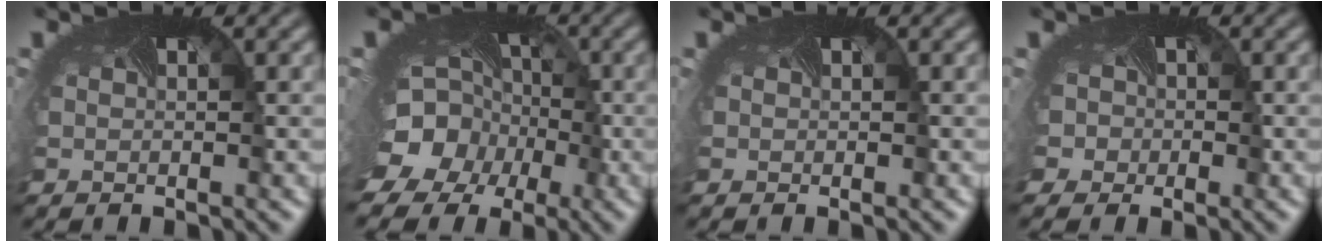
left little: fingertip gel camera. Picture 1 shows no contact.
{"total": 13.9, "force": [-5.0, 11.5, 6.0], "torque": [-0.132, -0.037, -0.083]}
{"total": 0.0}
{"total": 5.2, "force": [-0.9, 4.7, 2.1], "torque": [-0.031, 0.010, -0.038]}